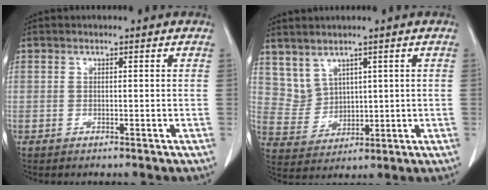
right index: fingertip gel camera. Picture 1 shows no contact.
{"total": 5.1, "force": [3.4, 3.6, 0.9], "torque": [-0.026, 0.009, 0.086]}